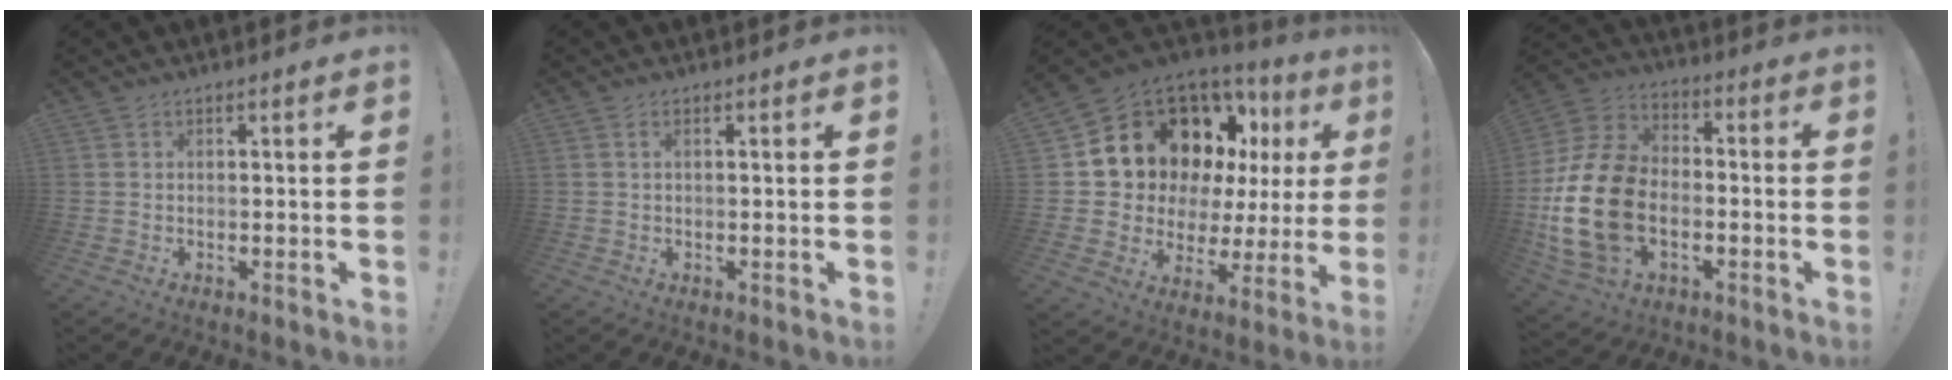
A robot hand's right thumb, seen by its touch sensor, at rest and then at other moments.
{"total": 1.0, "force": [0.4, 0.2, 0.9], "torque": [-0.021, 0.003, 0.008]}
{"total": 16.3, "force": [9.9, 9.6, 8.7], "torque": [-0.136, -0.072, 0.195]}
{"total": 20.6, "force": [-4.6, 14.3, 14.1], "torque": [-0.274, 0.036, -0.070]}